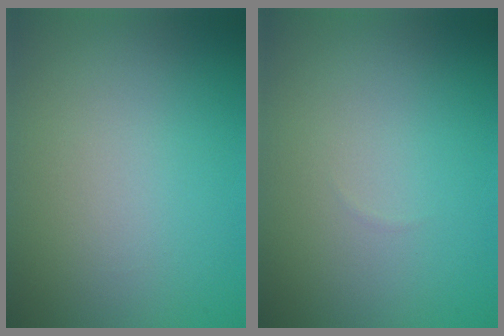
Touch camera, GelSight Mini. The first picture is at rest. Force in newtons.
{"total": 0.0}